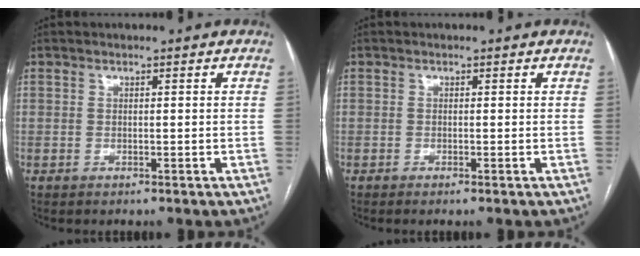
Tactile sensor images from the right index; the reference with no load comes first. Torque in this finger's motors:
{"motor_torque": [-0.03, -0.01, -0.08, 0.01]}